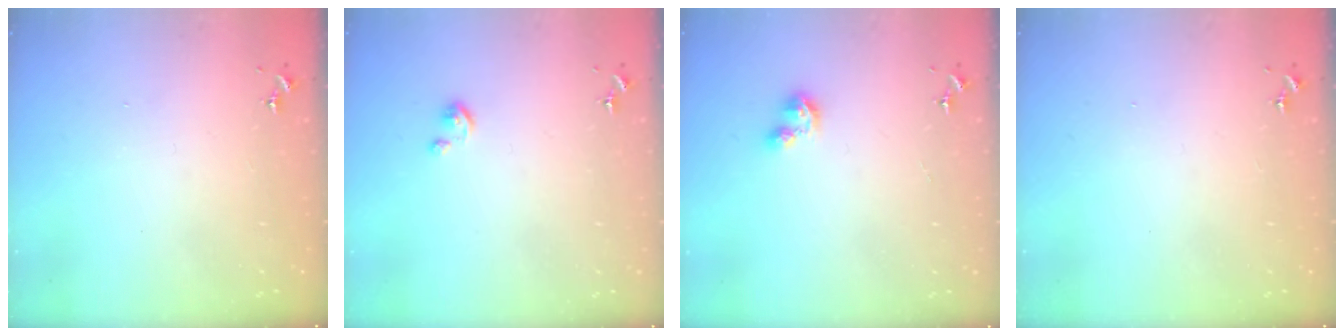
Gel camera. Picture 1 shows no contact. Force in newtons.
{"total": 2.5, "press": 2.5, "slide": 0.3}
{"total": 2.6, "press": 2.6, "slide": 0.3}
{"total": 0.0}